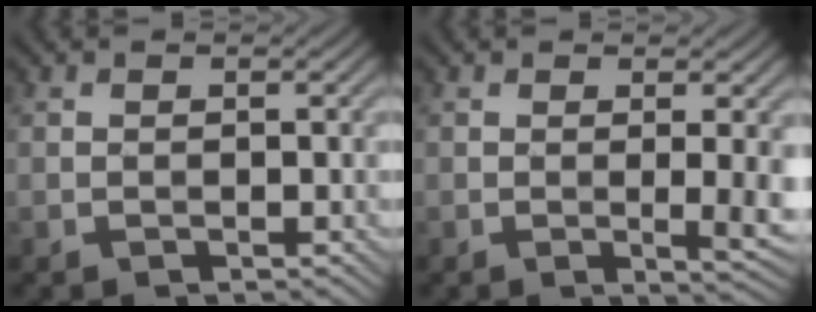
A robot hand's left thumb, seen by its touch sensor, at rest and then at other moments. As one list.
[{"total": 3.2, "force": [0.2, 0.4, 3.2], "torque": [-0.054, -0.004, 0.004]}]